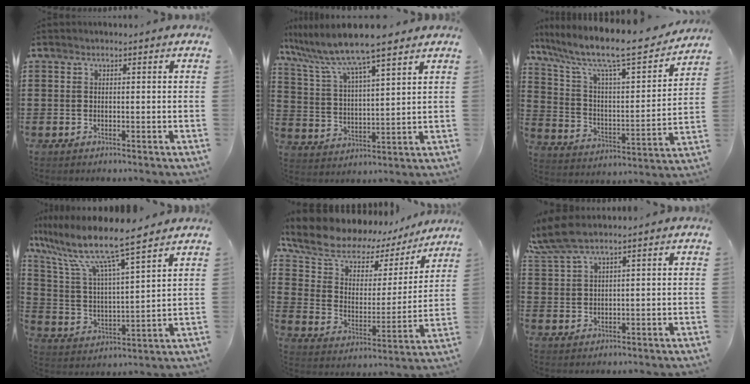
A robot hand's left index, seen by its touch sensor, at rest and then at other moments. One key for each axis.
{"total": 8.3, "fx": 7.1, "fy": -0.1, "fz": 4.3, "tx": -0.113, "ty": -0.039, "tz": 0.115}
{"total": 10.4, "fx": 8.6, "fy": 1.4, "fz": 5.7, "tx": -0.141, "ty": -0.063, "tz": 0.138}
{"total": 10.0, "fx": 8.4, "fy": 0.3, "fz": 5.5, "tx": -0.141, "ty": -0.051, "tz": 0.138}
{"total": 9.2, "fx": 7.4, "fy": 4.6, "fz": 3.1, "tx": -0.096, "ty": -0.044, "tz": 0.127}
{"total": 5.0, "fx": 3.8, "fy": 0.6, "fz": 3.3, "tx": -0.082, "ty": -0.005, "tz": 0.065}